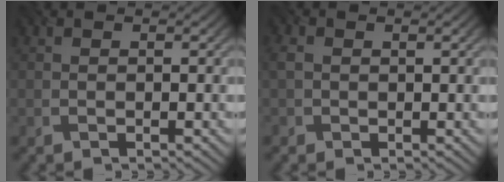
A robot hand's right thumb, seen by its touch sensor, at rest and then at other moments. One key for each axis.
{"total": 2.0, "fx": 0.3, "fy": 1.5, "fz": 1.3, "tx": -0.033, "ty": 0.003, "tz": 0.004}